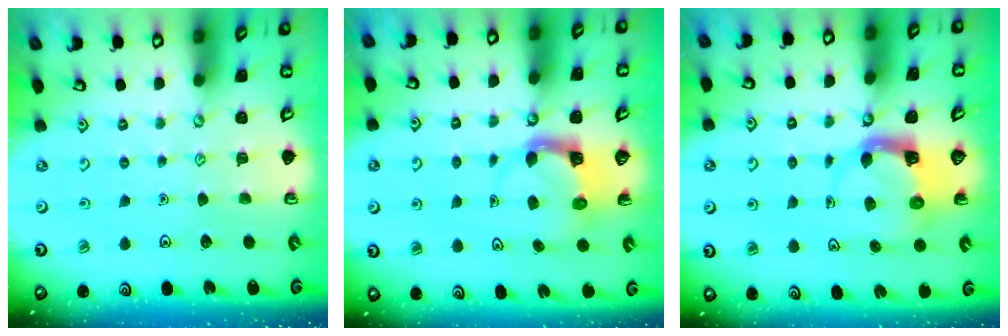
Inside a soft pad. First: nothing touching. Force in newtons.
{"total": 4.0, "press": 3.9, "slide": 0.4}
{"total": 3.9, "press": 3.8, "slide": 0.6}